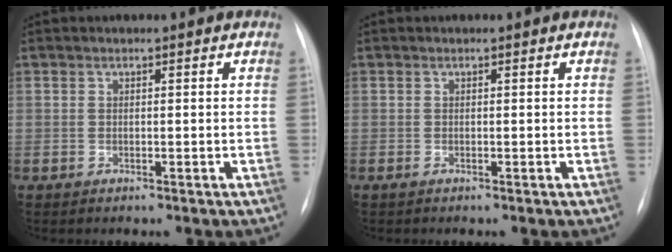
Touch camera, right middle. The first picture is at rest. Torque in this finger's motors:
{"motor_torque": [0.27, -0.06, 0.03, 0.01]}